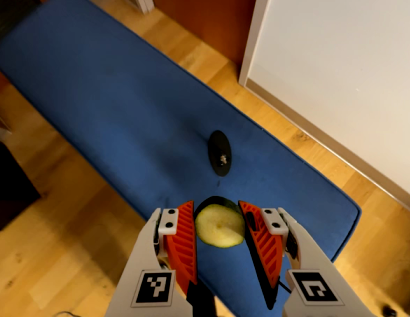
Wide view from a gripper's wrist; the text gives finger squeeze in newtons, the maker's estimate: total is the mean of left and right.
{"total": 8.8, "left": 7.9, "right": 9.8}